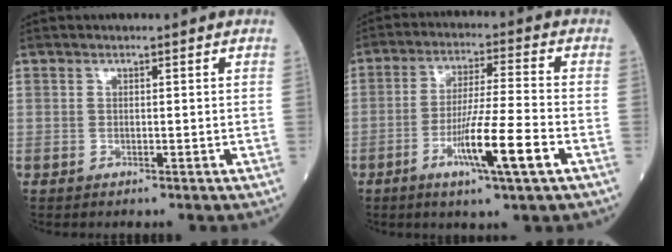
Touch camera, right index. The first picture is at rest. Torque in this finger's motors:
{"motor_torque": [1.42, -0.39, 0.61, 0.17]}